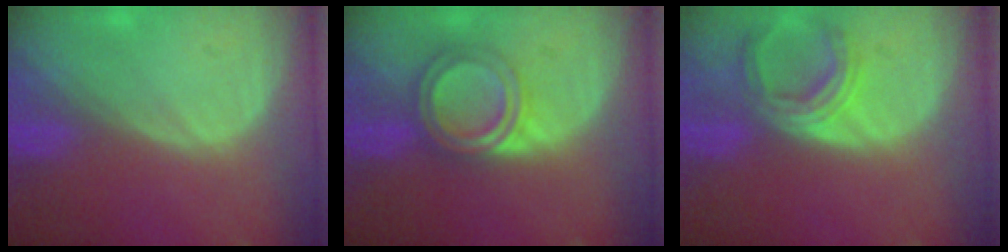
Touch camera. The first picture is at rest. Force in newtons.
{"total": 5.3, "press": 5.3, "slide": 0.2}
{"total": 5.8, "press": 5.8, "slide": 0.9}